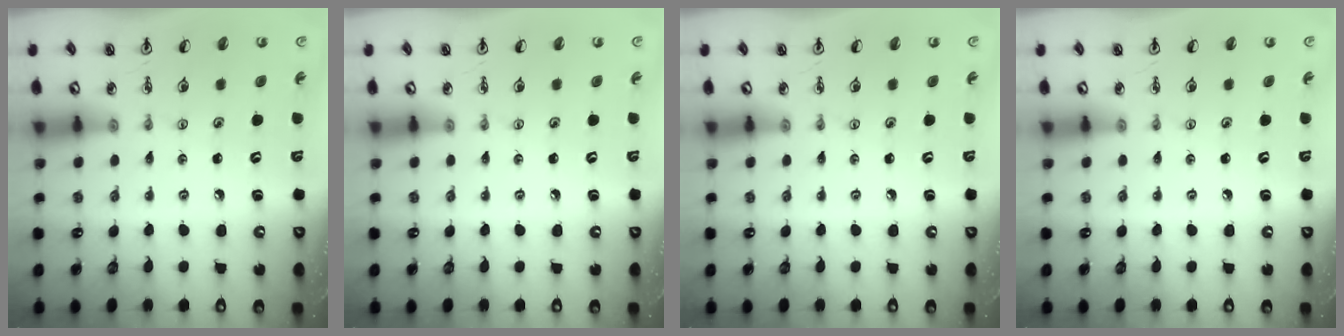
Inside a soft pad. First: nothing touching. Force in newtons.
{"total": 0.0}
{"total": 0.0}
{"total": 0.0}